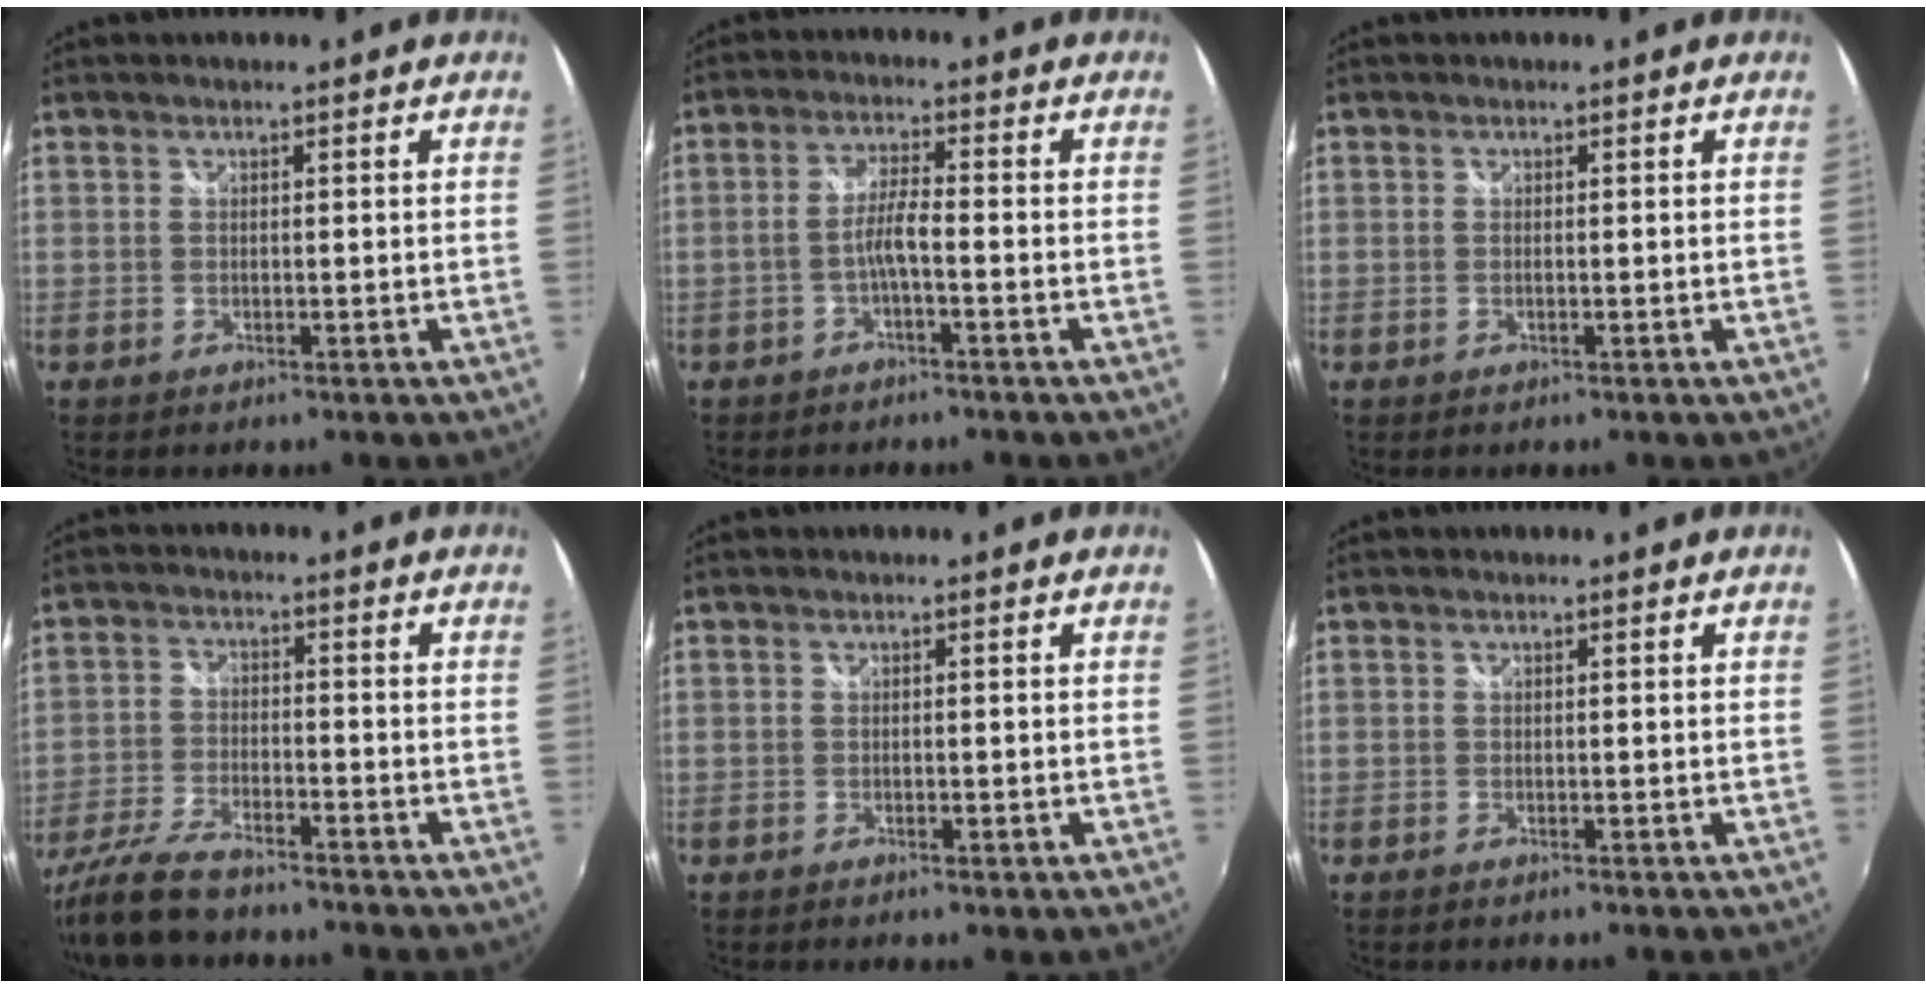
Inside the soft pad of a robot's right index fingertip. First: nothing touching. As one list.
[{"total": 3.5, "force": [-1.6, 0.1, 3.1], "torque": [-0.065, 0.006, -0.030]}, {"total": 0.0}, {"total": 11.9, "force": [-9.8, 3.3, 6.0], "torque": [-0.143, -0.024, -0.187]}, {"total": 1.1, "force": [-0.6, 0.4, 0.9], "torque": [-0.015, 0.000, -0.007]}, {"total": 0.5, "force": [-0.5, 0.2, 0.2], "torque": [-0.003, -0.002, -0.011]}]